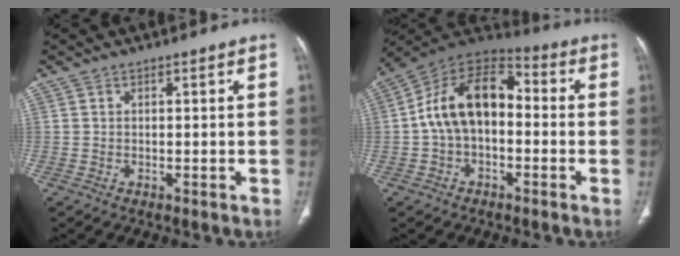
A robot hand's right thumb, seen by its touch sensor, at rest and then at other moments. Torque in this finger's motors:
{"motor_torque": [0.25, 0.27, 0.79, 0.04, 0.31]}